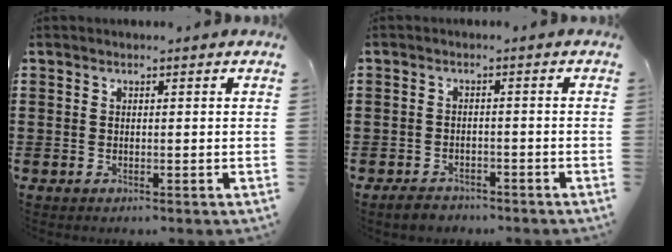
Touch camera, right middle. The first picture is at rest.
{"total": 2.2, "force": [-2.1, 0.8, 0.1], "torque": [-0.006, 0.002, -0.045]}